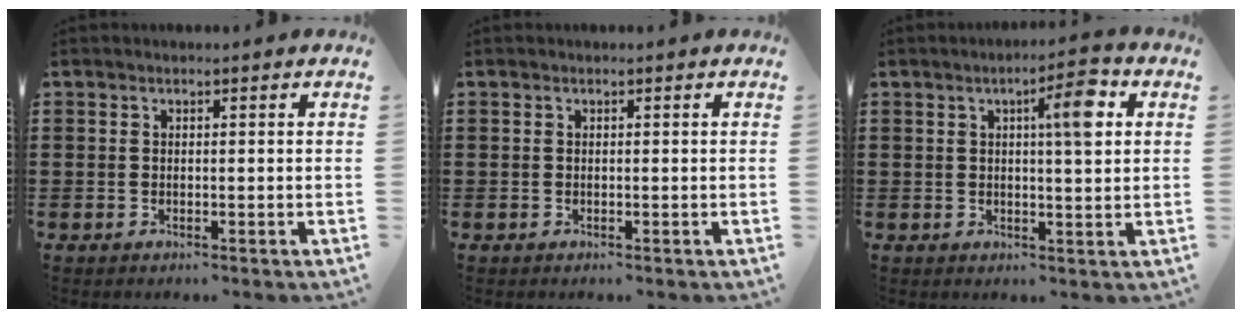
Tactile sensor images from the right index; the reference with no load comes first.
{"total": 0.0}
{"total": 6.3, "force": [2.1, 1.2, 5.8], "torque": [-0.086, -0.002, 0.023]}